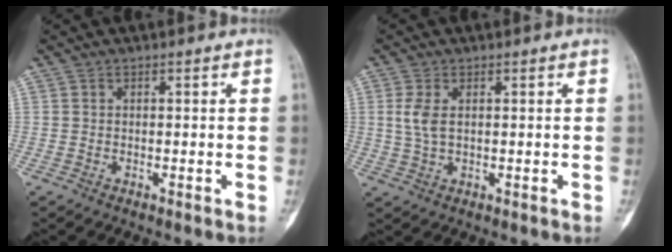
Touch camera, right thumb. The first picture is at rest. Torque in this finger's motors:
{"motor_torque": [-0.01, 1.23, 0.37, -0.30, 0.12]}